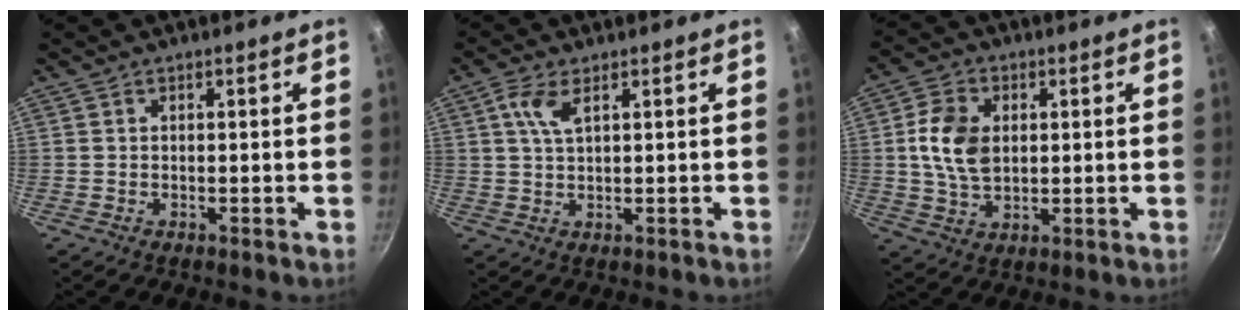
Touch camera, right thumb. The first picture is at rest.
{"total": 4.1, "force": [1.7, 1.6, 3.4], "torque": [-0.073, 0.000, 0.034]}
{"total": 9.7, "force": [1.3, 6.6, 7.0], "torque": [-0.120, 0.003, 0.025]}